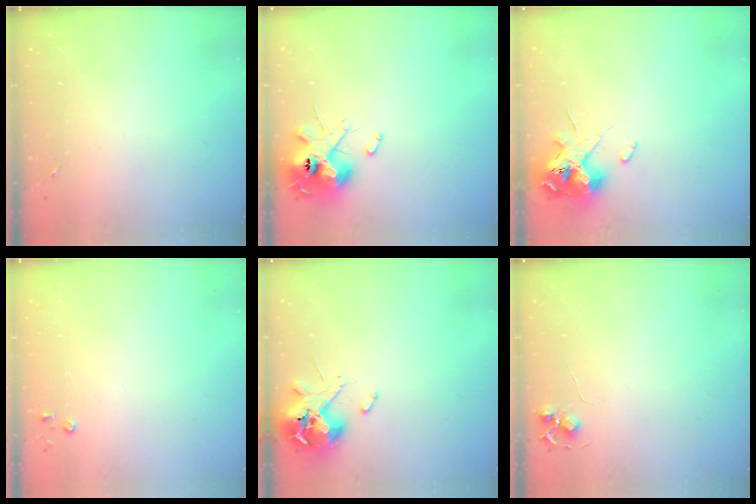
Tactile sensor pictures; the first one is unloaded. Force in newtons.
{"total": 11.9, "press": 11.7, "slide": 1.7}
{"total": 11.9, "press": 11.8, "slide": 1.5}
{"total": 2.8, "press": 2.8, "slide": 0.3}
{"total": 10.7, "press": 10.6, "slide": 1.4}
{"total": 5.9, "press": 5.9, "slide": 0.5}